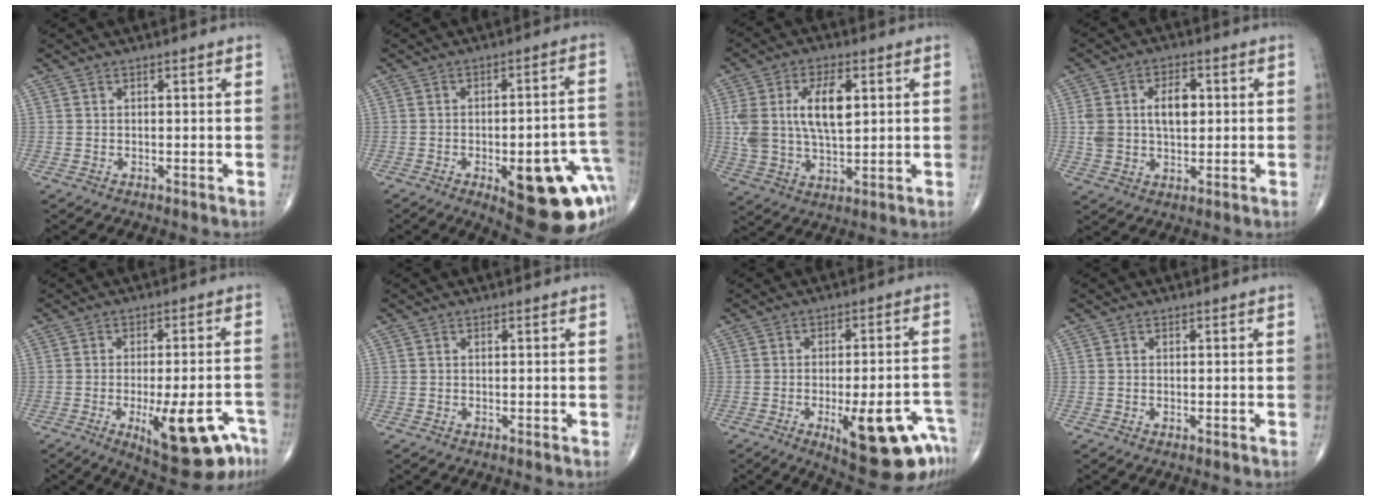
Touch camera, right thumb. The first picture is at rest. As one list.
[{"total": 21.1, "force": [-7.9, 7.7, 18.0], "torque": [-0.152, 0.029, -0.079]}, {"total": 12.7, "force": [2.7, 6.4, 10.6], "torque": [-0.202, 0.002, 0.056]}, {"total": 9.3, "force": [1.4, 5.7, 7.2], "torque": [-0.116, 0.010, 0.029]}, {"total": 15.5, "force": [-7.2, 5.3, 12.6], "torque": [-0.131, 0.023, -0.085]}, {"total": 0.0}, {"total": 16.5, "force": [-7.8, 5.1, 13.6], "torque": [-0.125, 0.029, -0.091]}, {"total": 0.0}]